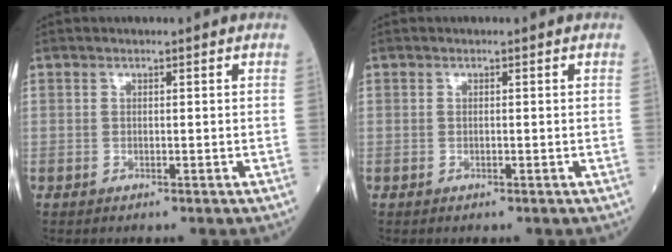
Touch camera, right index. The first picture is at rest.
{"total": 0.0}